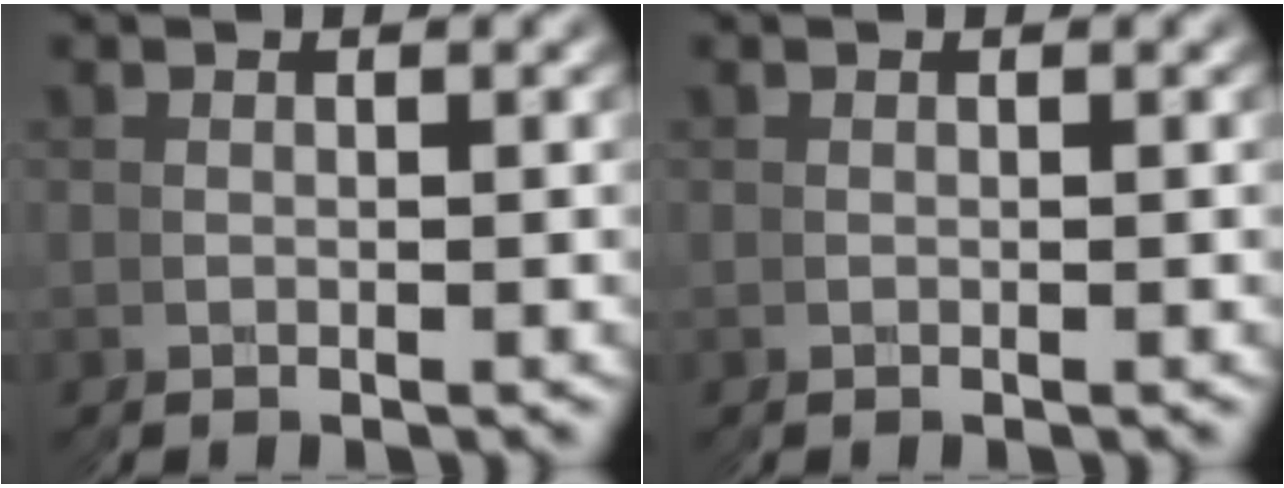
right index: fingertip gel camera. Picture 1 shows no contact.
{"total": 0.0}